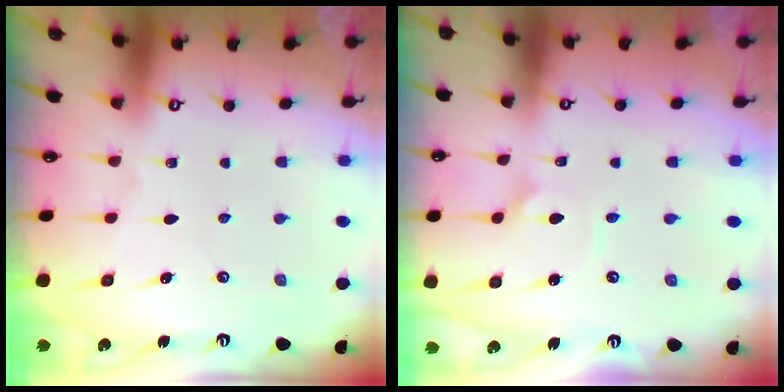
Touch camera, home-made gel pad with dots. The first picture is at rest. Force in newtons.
{"total": 2.5, "press": 2.5, "slide": 0.3}